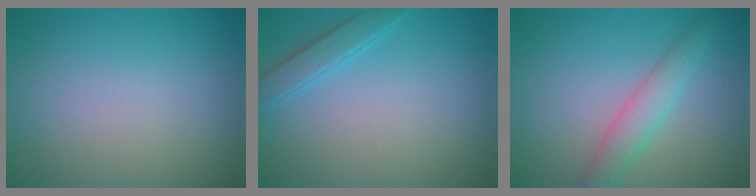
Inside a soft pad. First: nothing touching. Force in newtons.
{"total": 1.9, "press": 1.9, "slide": 0.1}
{"total": 2.9, "press": 2.9, "slide": 0.1}